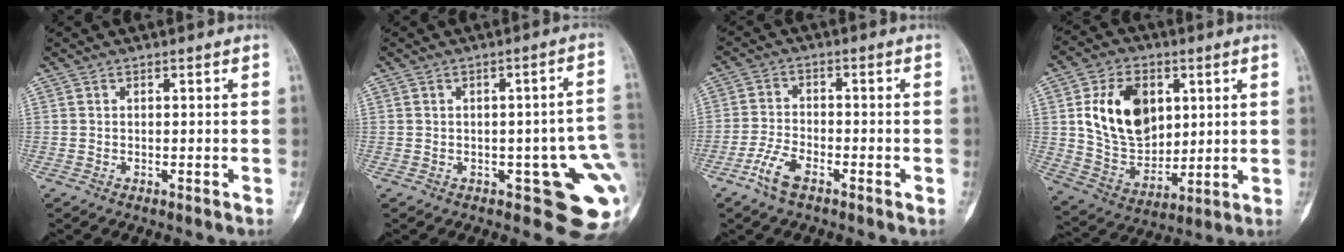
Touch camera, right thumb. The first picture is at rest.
{"total": 11.3, "force": [-2.3, 4.6, 10.0], "torque": [-0.089, 0.004, -0.022]}
{"total": 5.4, "force": [-3.5, 2.1, 3.5], "torque": [-0.074, 0.012, -0.071]}
{"total": 16.7, "force": [4.3, 11.7, 11.2], "torque": [-0.154, -0.019, 0.089]}